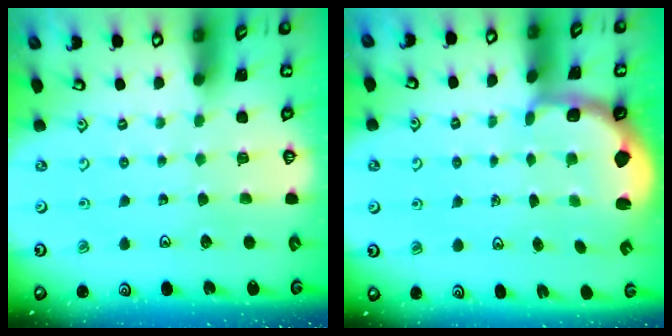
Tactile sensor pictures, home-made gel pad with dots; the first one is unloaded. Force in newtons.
{"total": 2.2, "press": 1.5, "slide": 1.6}